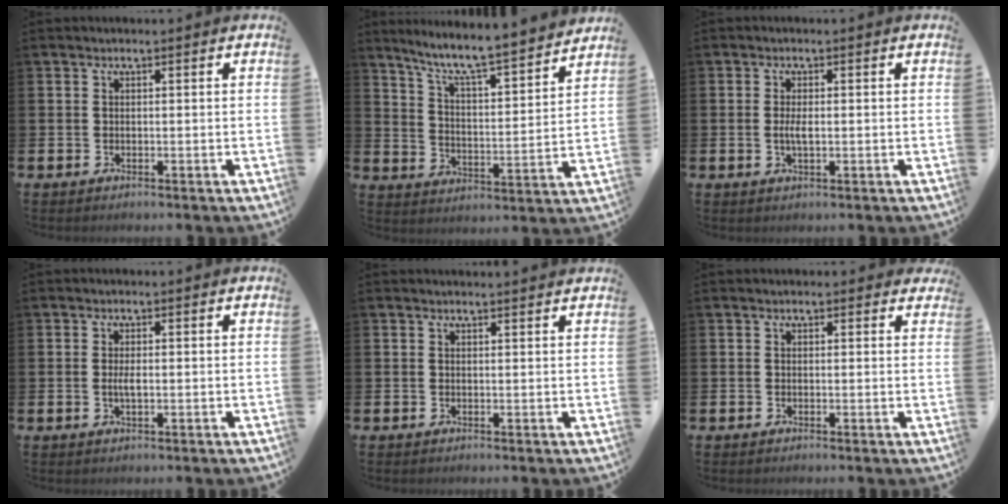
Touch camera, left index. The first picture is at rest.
{"total": 8.3, "force": [7.6, 0.5, 3.3], "torque": [-0.093, -0.058, 0.126]}
{"total": 2.2, "force": [-0.1, 0.8, 2.1], "torque": [-0.038, 0.002, -0.003]}
{"total": 1.8, "force": [-0.1, 0.6, 1.7], "torque": [-0.033, 0.002, -0.003]}
{"total": 1.1, "force": [1.1, -0.1, 0.1], "torque": [0.006, -0.006, 0.018]}
{"total": 0.7, "force": [0.5, 0.4, 0.1], "torque": [-0.003, 0.007, 0.009]}